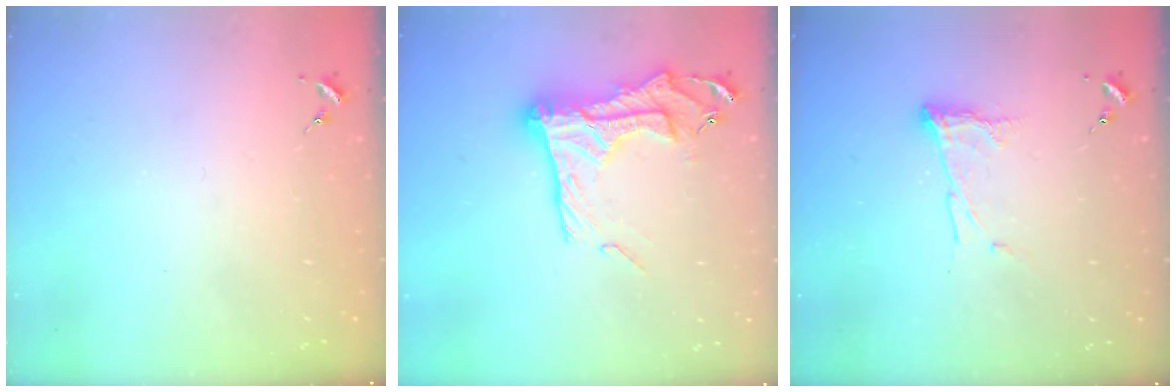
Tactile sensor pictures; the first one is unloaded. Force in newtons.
{"total": 18.9, "press": 18.8, "slide": 1.8}
{"total": 8.5, "press": 8.5, "slide": 0.5}